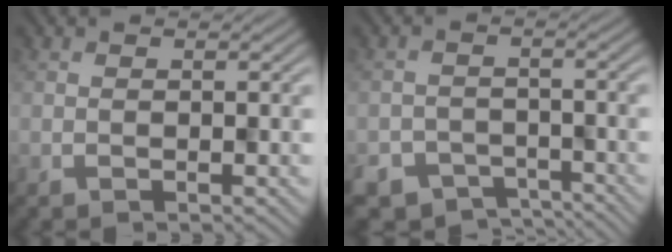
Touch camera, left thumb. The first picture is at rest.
{"total": 6.1, "force": [-4.9, 3.5, 1.2], "torque": [-0.013, -0.013, -0.065]}